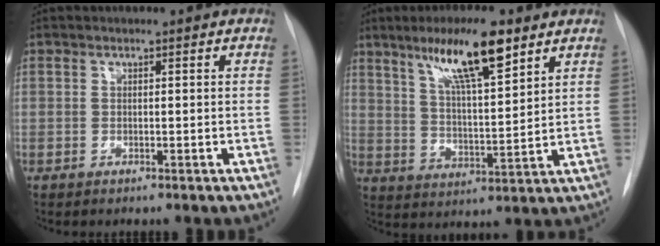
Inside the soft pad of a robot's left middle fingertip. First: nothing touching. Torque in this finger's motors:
{"motor_torque": [1.13, -1.01, 0.33, 0.07]}